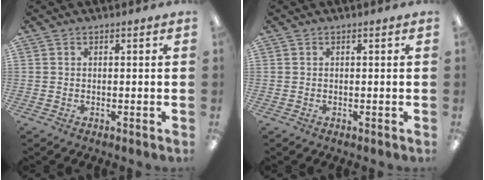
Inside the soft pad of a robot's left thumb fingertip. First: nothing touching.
{"total": 0.0}